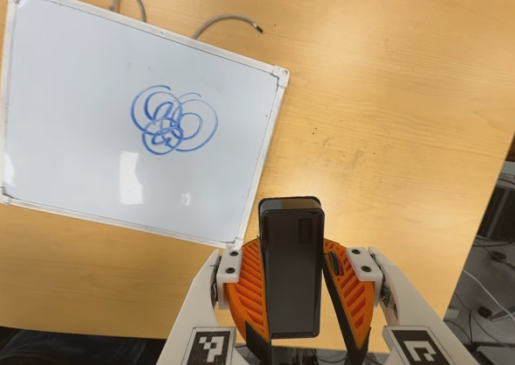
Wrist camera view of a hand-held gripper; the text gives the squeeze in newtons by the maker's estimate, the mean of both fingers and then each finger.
{"total": 4.8, "left": 4.8, "right": 4.8}